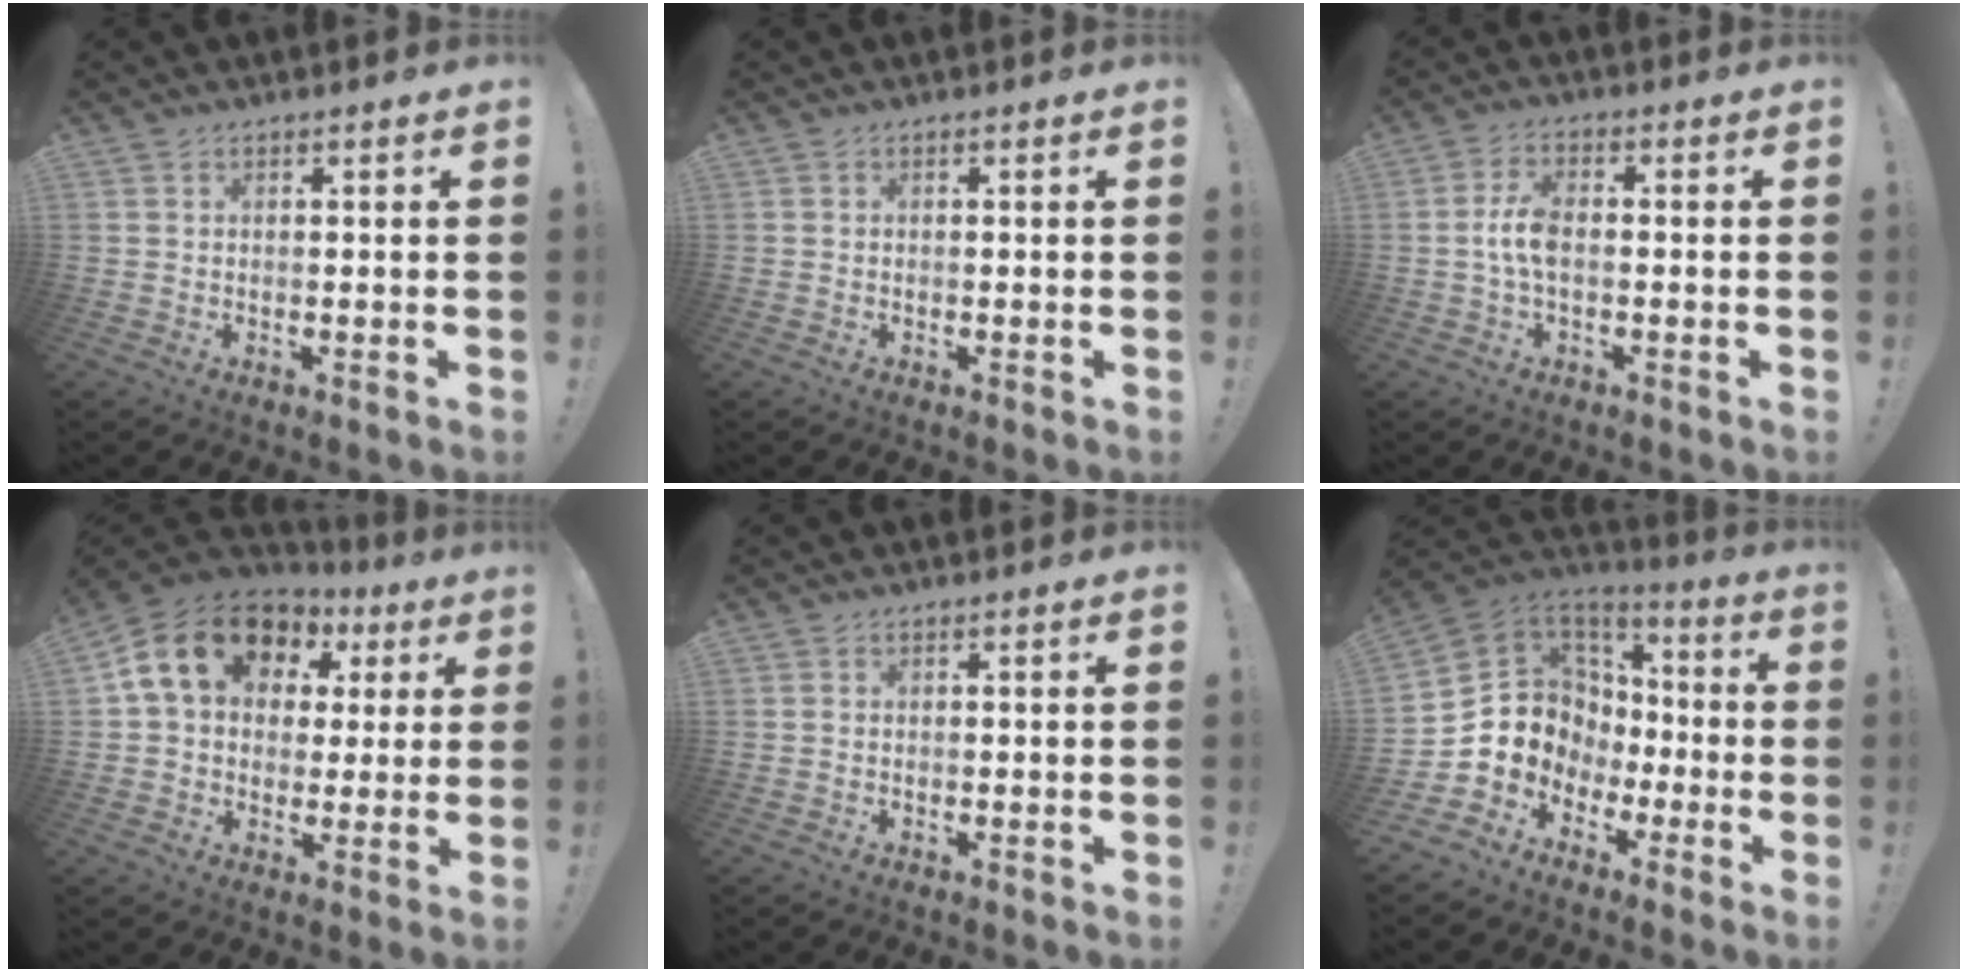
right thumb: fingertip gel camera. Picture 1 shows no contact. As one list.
[{"total": 0.0}, {"total": 6.7, "force": [-0.8, 3.1, 5.8], "torque": [-0.124, 0.006, -0.012]}, {"total": 17.1, "force": [7.0, 12.3, 9.6], "torque": [-0.155, -0.013, 0.133]}, {"total": 0.0}, {"total": 8.6, "force": [-1.1, 8.4, 1.8], "torque": [-0.032, -0.010, 0.000]}]